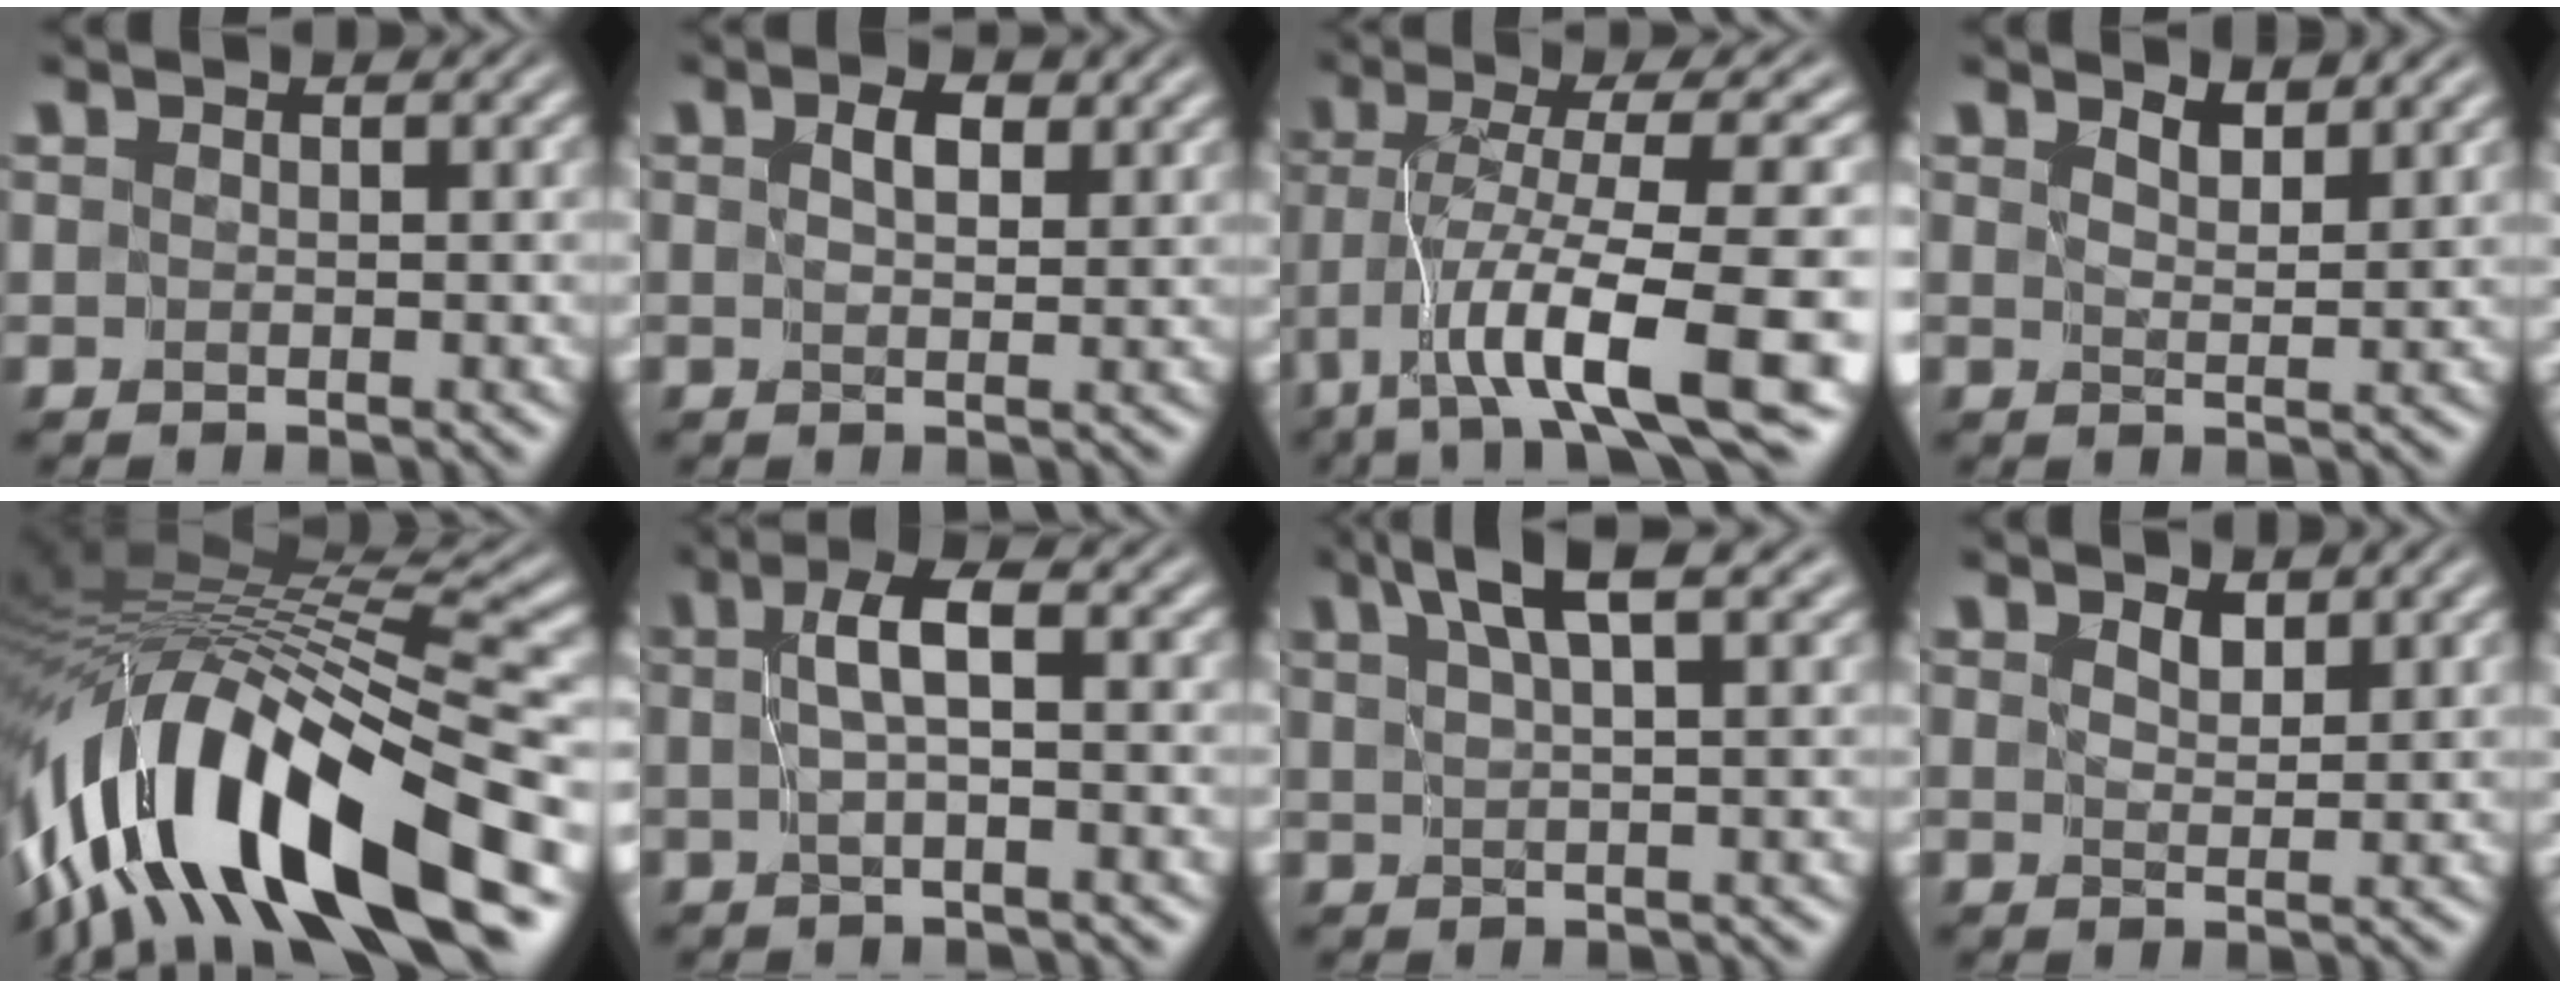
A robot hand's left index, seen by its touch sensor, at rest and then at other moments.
{"total": 1.9, "force": [0.9, 0.6, 1.5], "torque": [-0.028, 0.001, 0.020]}
{"total": 10.6, "force": [-5.0, 1.6, 9.3], "torque": [-0.147, 0.010, -0.076]}
{"total": 1.9, "force": [1.8, 0.0, 0.7], "torque": [-0.016, -0.006, 0.034]}
{"total": 13.5, "force": [-6.4, 4.5, 11.0], "torque": [-0.201, 0.018, -0.108]}
{"total": 2.8, "force": [-0.1, 0.0, 2.8], "torque": [-0.052, 0.007, 0.000]}
{"total": 4.3, "force": [2.9, 0.4, 3.1], "torque": [-0.050, 0.011, 0.052]}
{"total": 1.0, "force": [0.9, 0.1, 0.3], "torque": [-0.011, -0.004, 0.022]}